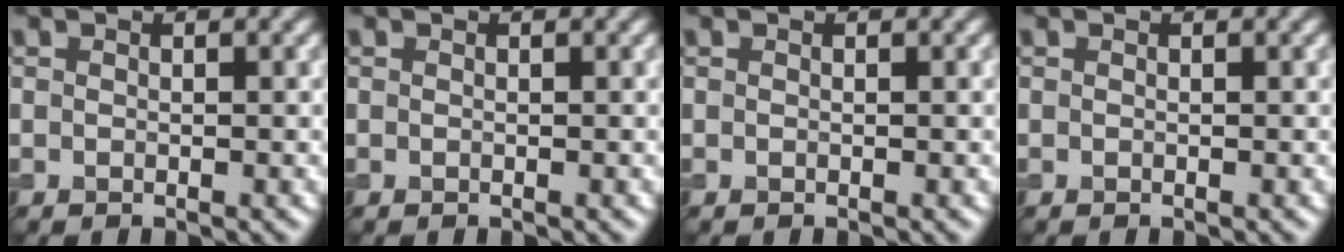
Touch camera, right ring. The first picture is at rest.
{"total": 0.0}
{"total": 0.0}
{"total": 0.0}